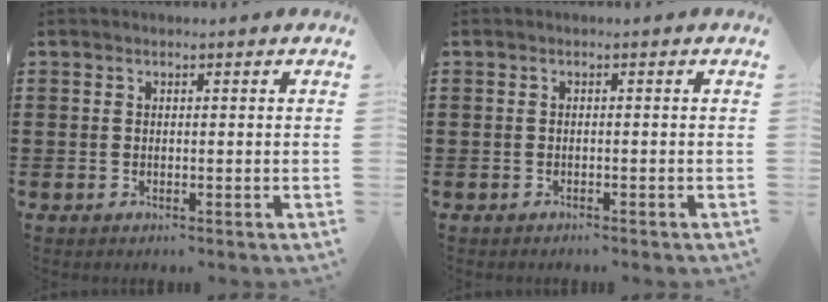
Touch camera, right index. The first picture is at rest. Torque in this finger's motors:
{"motor_torque": [0.38, 0.34, -0.03, 0.02]}